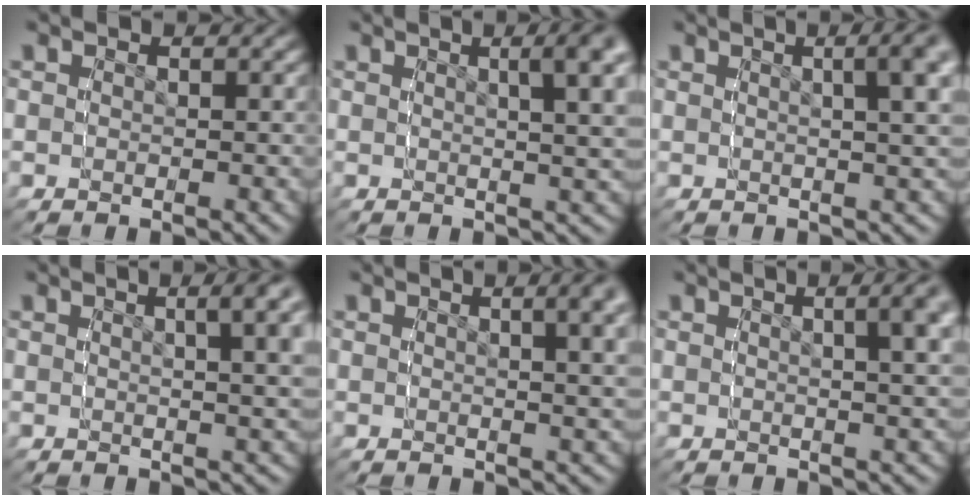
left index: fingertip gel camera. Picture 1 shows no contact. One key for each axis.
{"total": 1.7, "fx": 0.8, "fy": -0.8, "fz": 1.2, "tx": 0.011, "ty": 0.026, "tz": 0.011}
{"total": 1.7, "fx": 0.2, "fy": -0.6, "fz": 1.5, "tx": 0.000, "ty": 0.024, "tz": 0.004}
{"total": 1.3, "fx": 0.6, "fy": -1.0, "fz": 0.6, "tx": 0.010, "ty": 0.020, "tz": 0.010}
{"total": 1.4, "fx": 0.7, "fy": -1.2, "fz": 0.1, "tx": 0.012, "ty": 0.020, "tz": 0.010}
{"total": 1.2, "fx": 0.3, "fy": -0.9, "fz": 0.9, "tx": 0.005, "ty": 0.021, "tz": 0.005}